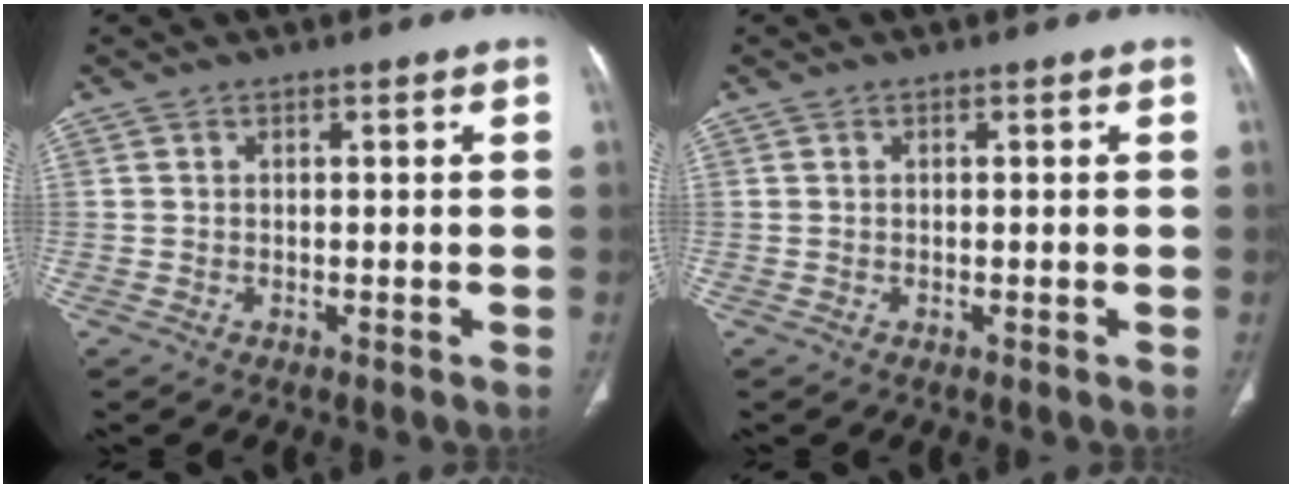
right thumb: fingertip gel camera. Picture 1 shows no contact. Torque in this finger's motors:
{"motor_torque": [0.01, 0.00, 0.12, 0.06, 0.03]}